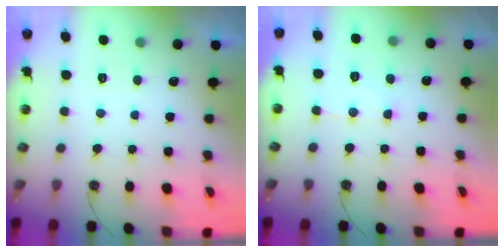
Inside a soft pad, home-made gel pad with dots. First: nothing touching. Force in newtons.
{"total": 6.5, "press": 6.5, "slide": 0.6}